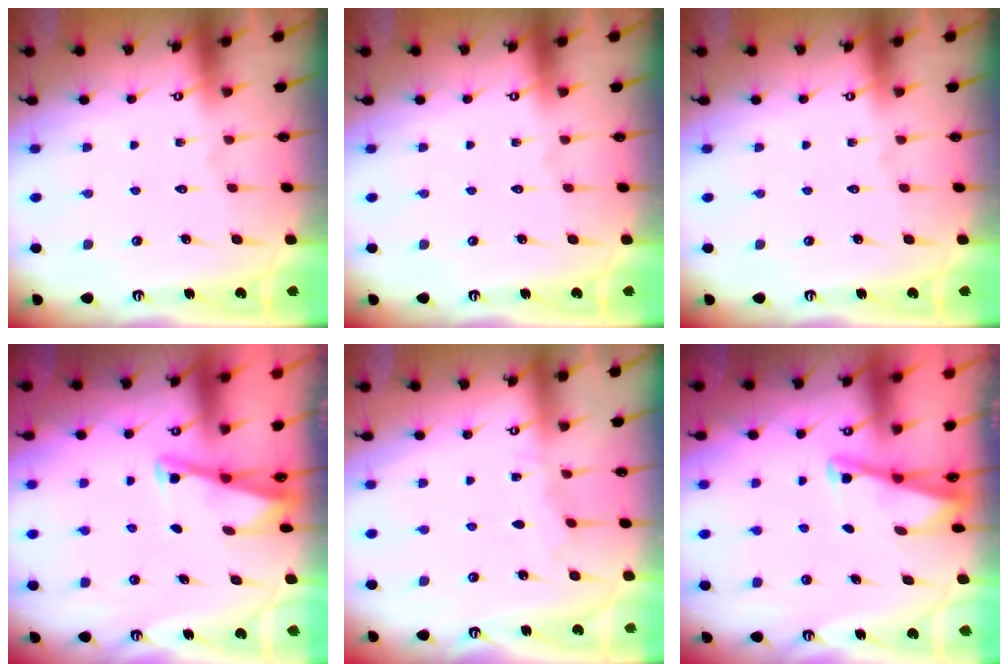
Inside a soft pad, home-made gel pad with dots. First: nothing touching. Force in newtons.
{"total": 0.0}
{"total": 0.0}
{"total": 3.0, "press": 3.0, "slide": 0.3}
{"total": 3.4, "press": 3.4, "slide": 0.5}
{"total": 3.0, "press": 3.0, "slide": 0.3}